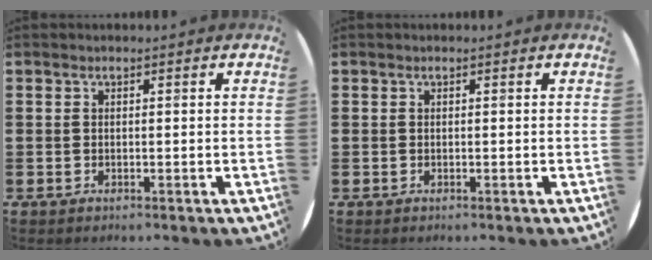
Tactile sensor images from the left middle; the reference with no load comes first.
{"total": 0.0}